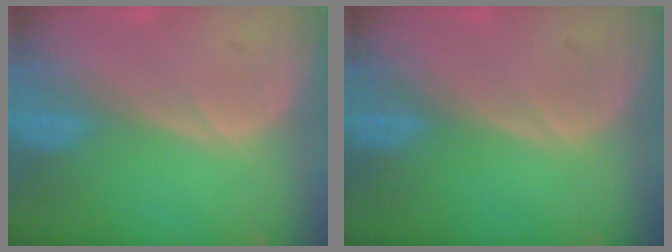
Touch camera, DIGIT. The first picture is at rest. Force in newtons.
{"total": 0.0}